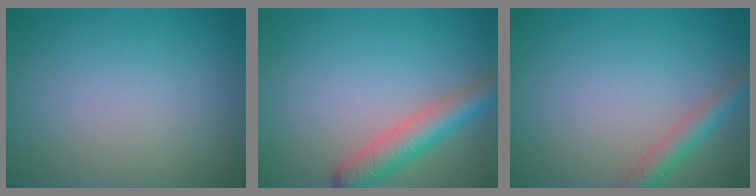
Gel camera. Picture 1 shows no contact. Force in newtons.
{"total": 4.4, "press": 4.4, "slide": 0.2}
{"total": 2.7, "press": 2.7, "slide": 0.2}